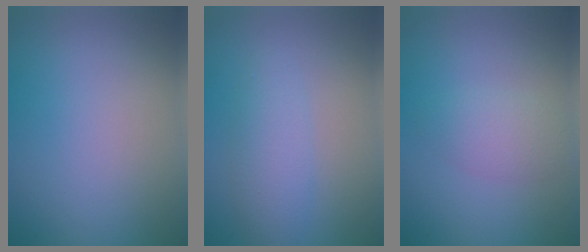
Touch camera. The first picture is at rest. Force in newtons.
{"total": 2.8, "press": 2.8, "slide": 0.1}
{"total": 2.2, "press": 2.2, "slide": 0.1}